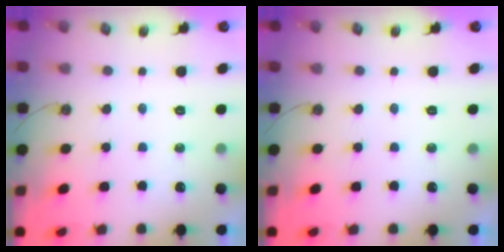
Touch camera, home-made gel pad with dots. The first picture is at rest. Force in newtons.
{"total": 0.0}